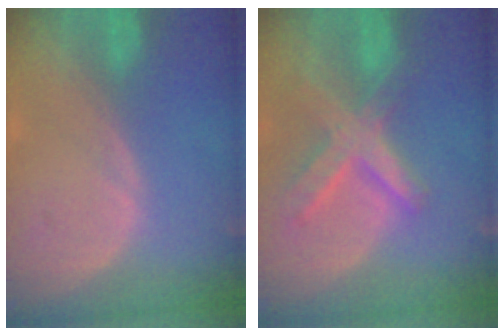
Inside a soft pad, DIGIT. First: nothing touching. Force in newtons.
{"total": 8.4, "press": 7.2, "slide": 4.4}